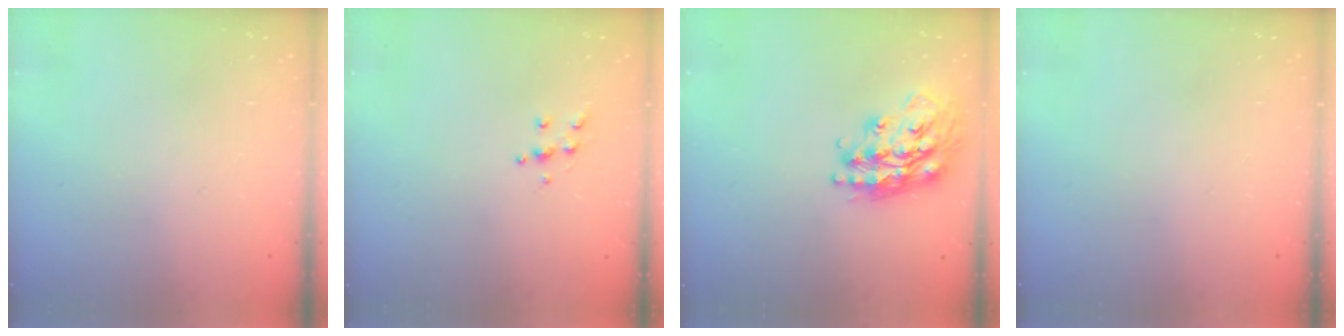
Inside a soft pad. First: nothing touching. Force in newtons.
{"total": 4.5, "press": 4.5, "slide": 0.5}
{"total": 19.2, "press": 19.1, "slide": 1.6}
{"total": 0.0}